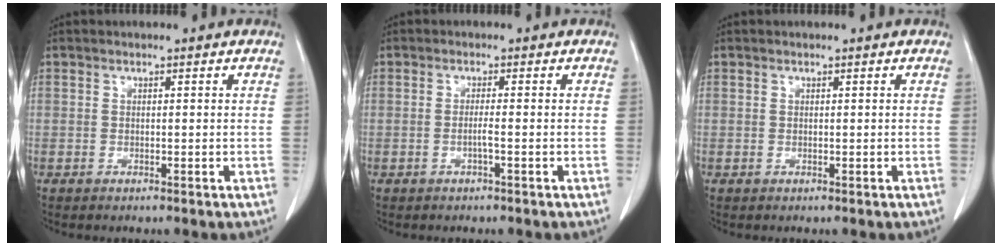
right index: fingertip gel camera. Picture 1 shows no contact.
{"total": 1.6, "force": [-0.6, 0.0, 1.5], "torque": [-0.027, 0.001, -0.010]}
{"total": 0.0}